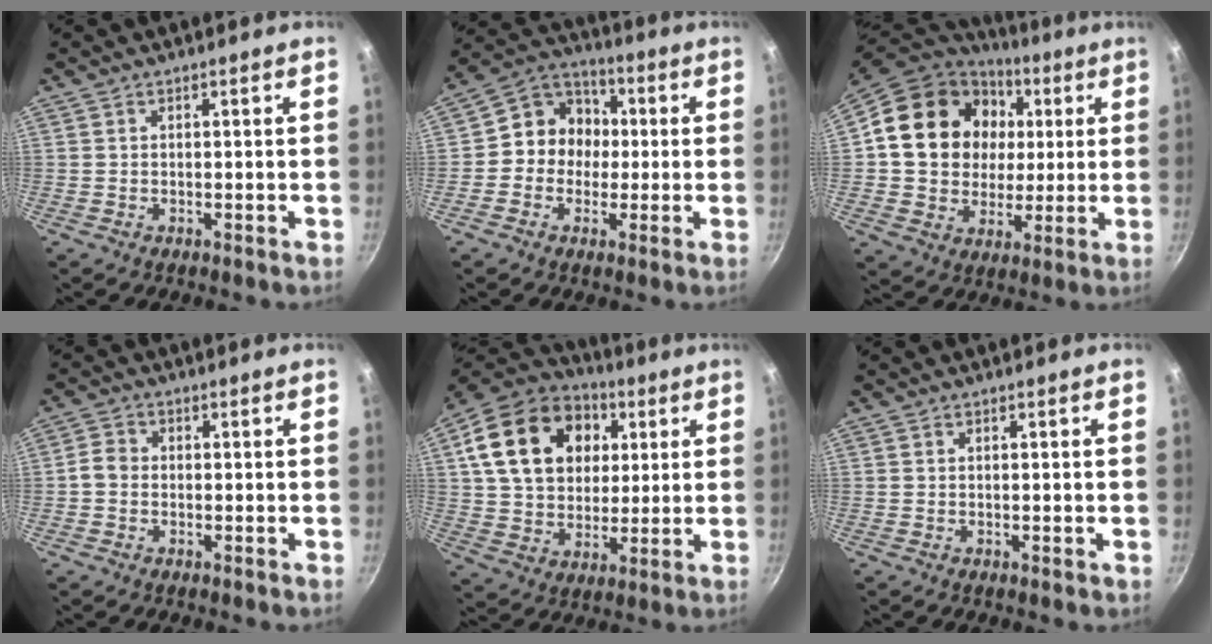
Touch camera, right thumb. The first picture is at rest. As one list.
[{"total": 10.2, "force": [-0.3, 9.2, 4.3], "torque": [-0.023, 0.027, -0.026]}, {"total": 20.8, "force": [4.1, 17.4, 10.7], "torque": [-0.174, 0.017, 0.072]}, {"total": 2.9, "force": [-0.6, 2.4, 1.5], "torque": [-0.025, 0.012, -0.020]}, {"total": 23.2, "force": [6.3, 17.2, 14.2], "torque": [-0.230, 0.010, 0.105]}, {"total": 0.6, "force": [-0.2, 0.0, 0.6], "torque": [-0.010, -0.001, -0.003]}]